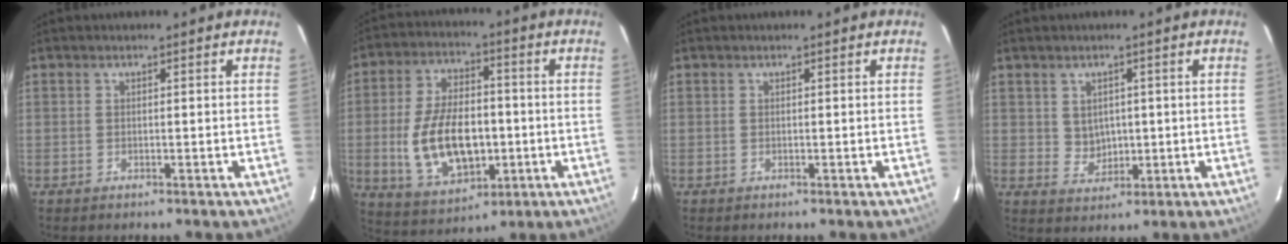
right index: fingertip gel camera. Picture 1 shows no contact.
{"total": 15.4, "force": [-2.4, 8.9, 12.3], "torque": [-0.253, -0.001, -0.023]}
{"total": 0.0}
{"total": 3.9, "force": [0.8, 3.6, 1.2], "torque": [-0.020, 0.004, 0.025]}